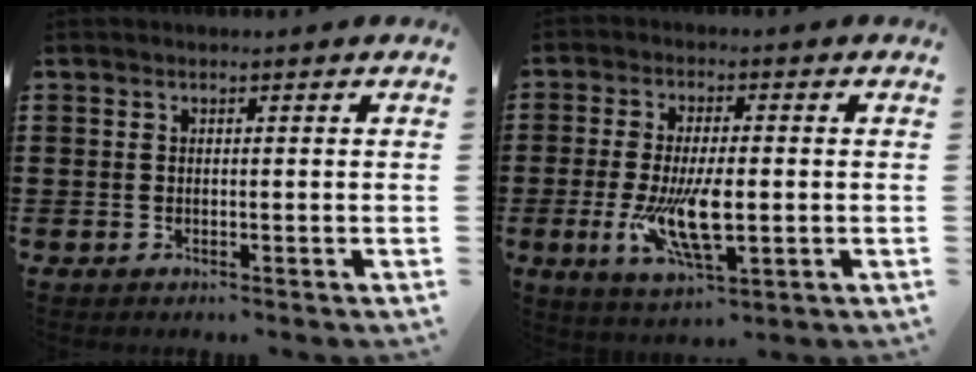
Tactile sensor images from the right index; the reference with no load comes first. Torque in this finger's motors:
{"motor_torque": [1.40, 0.00, 0.46, 0.14]}